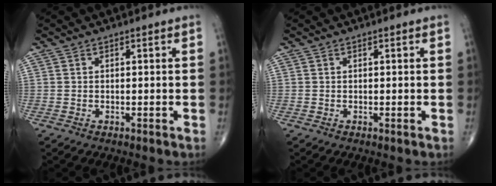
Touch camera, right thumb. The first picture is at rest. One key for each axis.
{"total": 0.0}